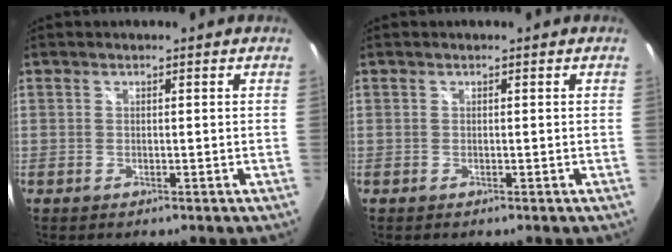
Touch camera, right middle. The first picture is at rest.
{"total": 0.0}